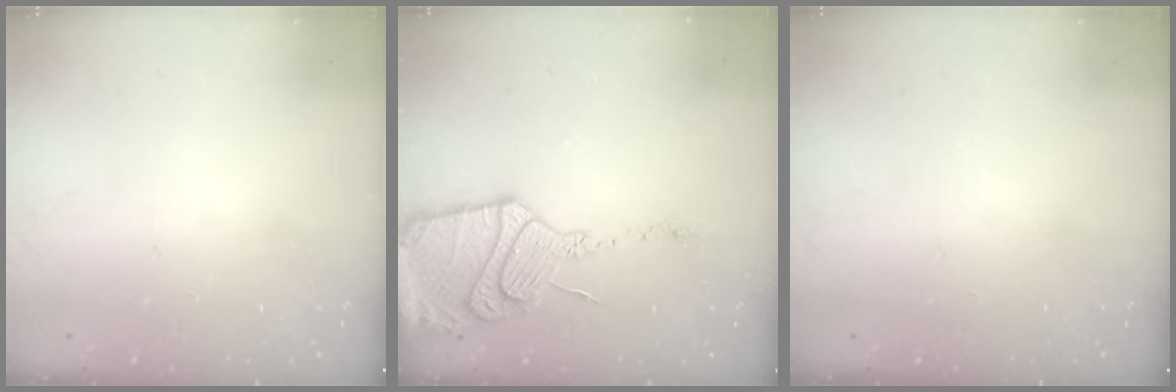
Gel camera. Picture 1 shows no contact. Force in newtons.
{"total": 19.2, "press": 19.1, "slide": 1.6}
{"total": 0.0}